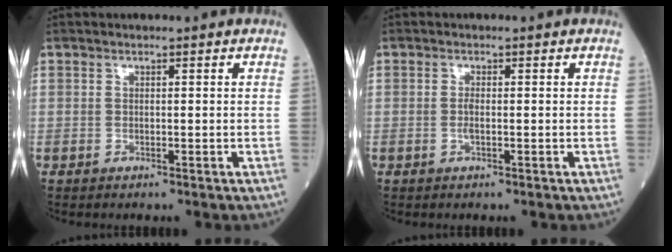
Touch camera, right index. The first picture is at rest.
{"total": 1.2, "force": [-0.3, 0.2, 1.1], "torque": [-0.025, -0.001, -0.005]}